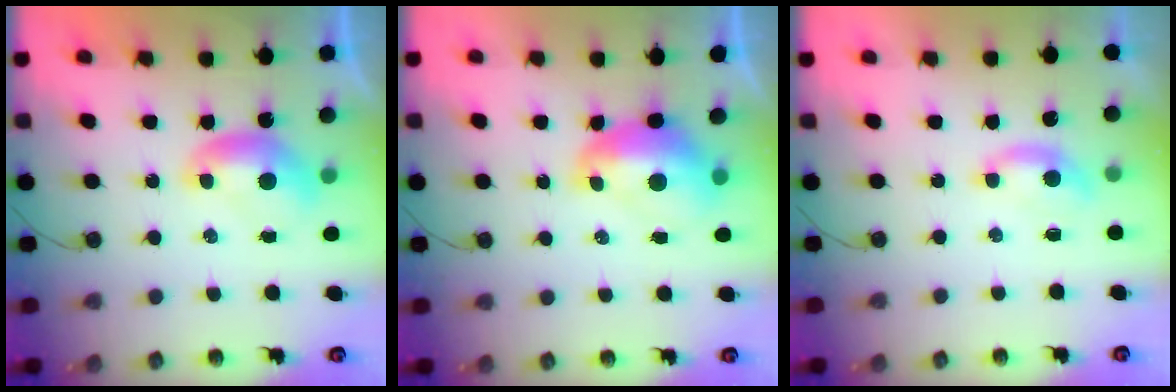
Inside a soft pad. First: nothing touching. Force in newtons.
{"total": 2.6, "press": 2.5, "slide": 0.7}
{"total": 1.0, "press": 0.9, "slide": 0.5}